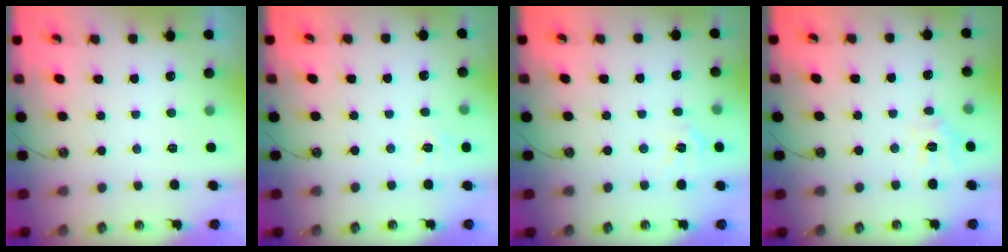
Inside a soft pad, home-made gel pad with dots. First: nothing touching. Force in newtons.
{"total": 5.6, "press": 5.6, "slide": 0.5}
{"total": 4.7, "press": 4.7, "slide": 0.5}
{"total": 9.9, "press": 9.9, "slide": 0.7}